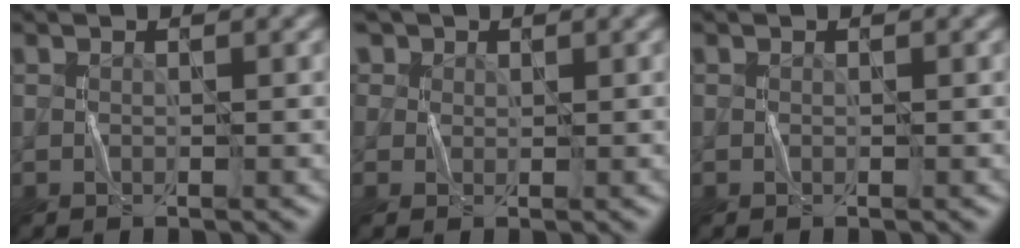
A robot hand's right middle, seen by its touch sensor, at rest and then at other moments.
{"total": 3.5, "force": [2.0, 2.6, 1.2], "torque": [-0.037, 0.006, 0.034]}
{"total": 0.0}